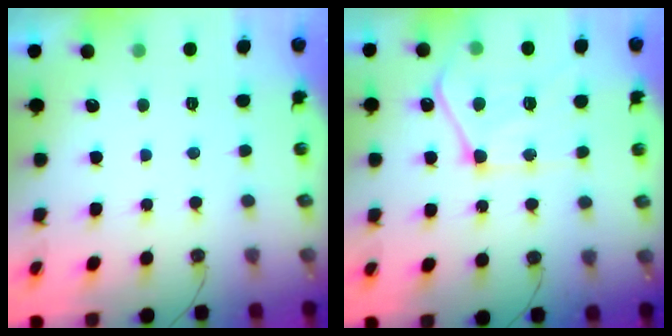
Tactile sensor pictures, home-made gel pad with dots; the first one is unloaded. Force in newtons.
{"total": 15.6, "press": 15.5, "slide": 1.7}